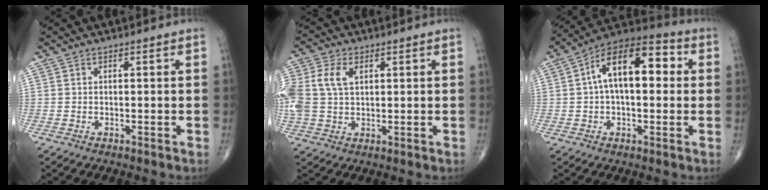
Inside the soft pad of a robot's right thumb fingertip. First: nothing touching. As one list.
[{"total": 11.6, "force": [2.7, 7.9, 8.1], "torque": [-0.211, 0.008, 0.052]}, {"total": 15.5, "force": [2.5, 8.0, 13.0], "torque": [-0.195, 0.039, 0.031]}]